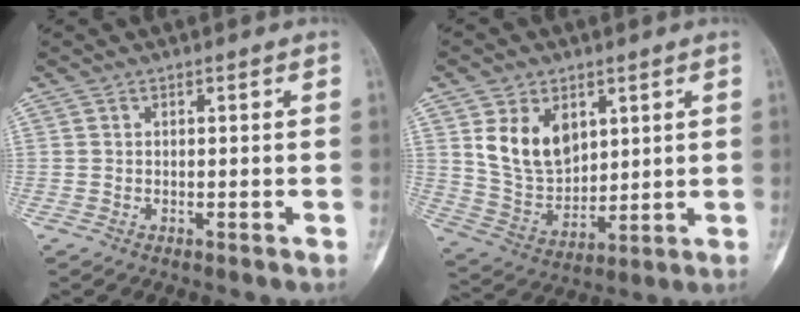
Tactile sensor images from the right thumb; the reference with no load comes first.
{"total": 12.1, "force": [4.6, 8.4, 7.4], "torque": [-0.101, -0.026, 0.104]}